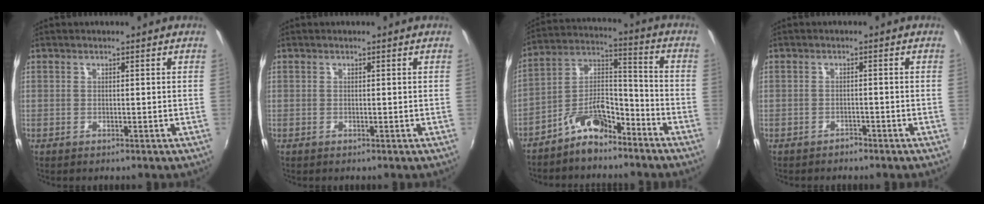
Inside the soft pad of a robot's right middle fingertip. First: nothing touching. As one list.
[{"total": 0.0}, {"total": 9.6, "force": [-7.1, 4.0, 5.2], "torque": [-0.102, 0.040, -0.128]}, {"total": 1.5, "force": [-1.4, 0.6, 0.1], "torque": [-0.005, -0.001, -0.022]}]